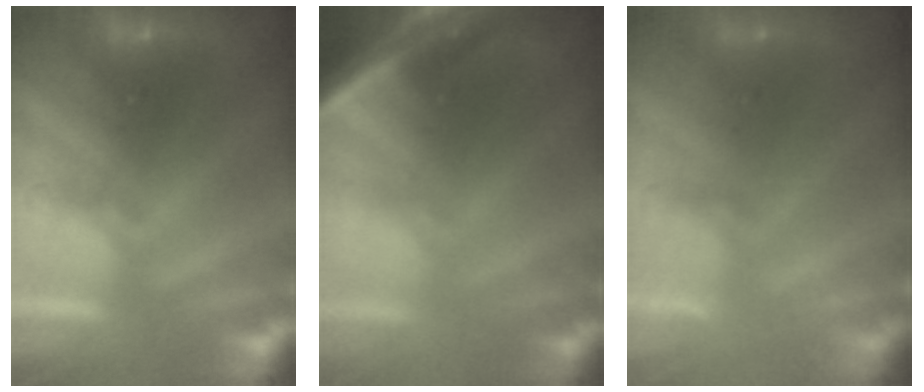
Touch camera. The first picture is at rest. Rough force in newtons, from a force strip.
{"total": 7.4}
{"total": 2.3}